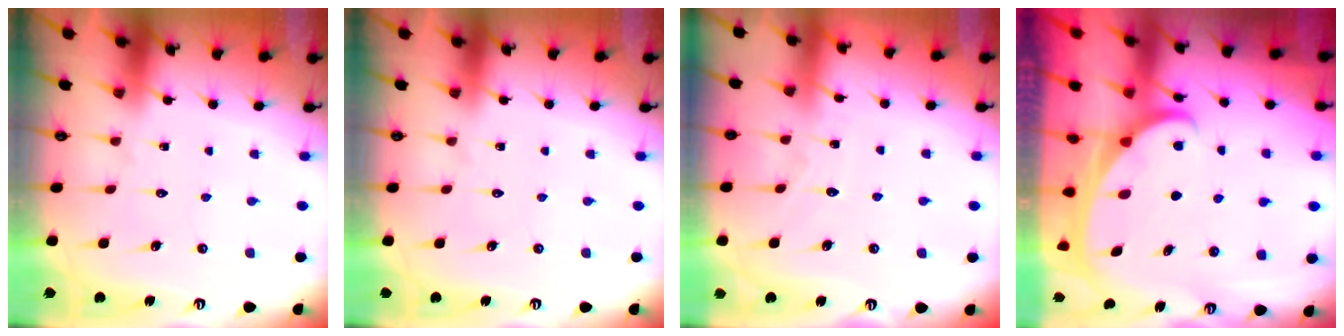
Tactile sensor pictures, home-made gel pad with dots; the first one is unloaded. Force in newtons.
{"total": 0.0}
{"total": 2.8, "press": 2.7, "slide": 0.4}
{"total": 2.2, "press": 2.2, "slide": 0.3}